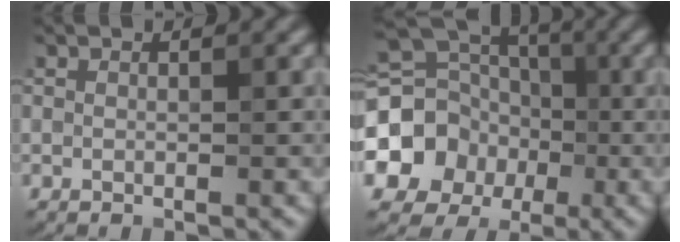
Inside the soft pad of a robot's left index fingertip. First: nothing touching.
{"total": 11.7, "force": [-2.6, 10.6, 4.4], "torque": [-0.098, -0.007, -0.070]}